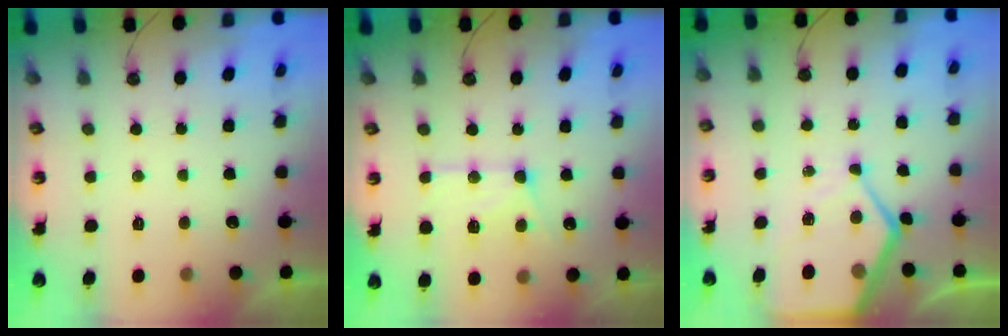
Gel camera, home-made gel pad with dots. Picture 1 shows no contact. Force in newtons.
{"total": 13.8, "press": 13.7, "slide": 1.4}
{"total": 11.2, "press": 11.1, "slide": 1.2}